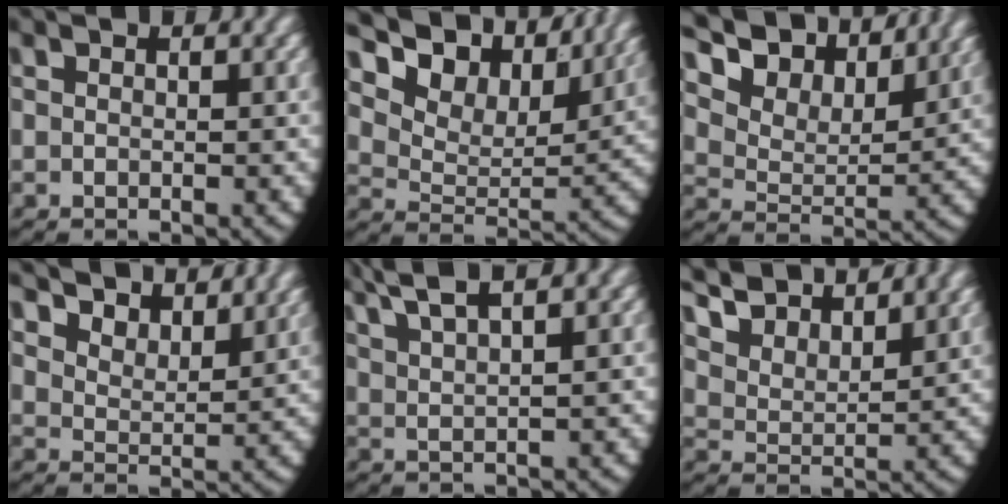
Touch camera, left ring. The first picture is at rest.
{"total": 11.6, "force": [7.1, 6.3, 6.6], "torque": [-0.136, 0.015, 0.105]}
{"total": 9.4, "force": [6.4, 4.8, 5.0], "torque": [-0.108, 0.012, 0.099]}
{"total": 6.7, "force": [5.0, 3.4, 2.9], "torque": [-0.067, -0.003, 0.079]}
{"total": 4.2, "force": [3.4, 0.8, 2.3], "torque": [-0.050, 0.006, 0.063]}
{"total": 7.5, "force": [5.7, 3.5, 3.5], "torque": [-0.086, 0.009, 0.090]}